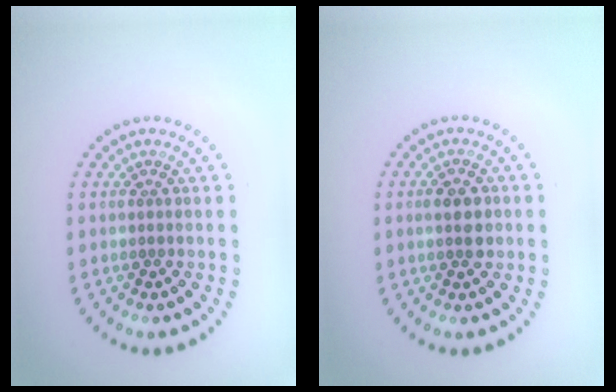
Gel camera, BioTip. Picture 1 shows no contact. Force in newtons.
{"total": 2.8, "press": 2.8, "slide": 0.2}